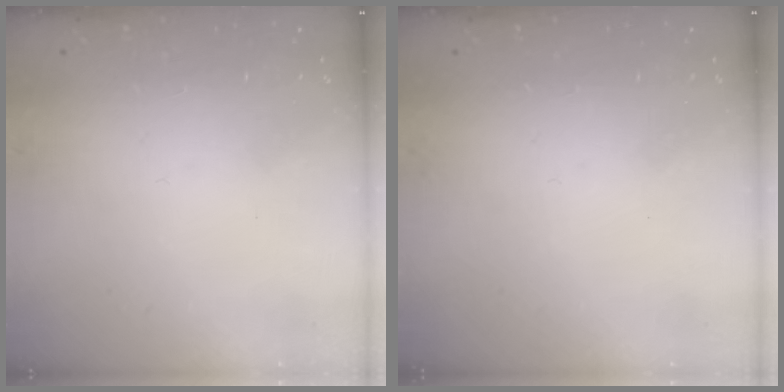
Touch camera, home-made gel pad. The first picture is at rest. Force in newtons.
{"total": 0.0}